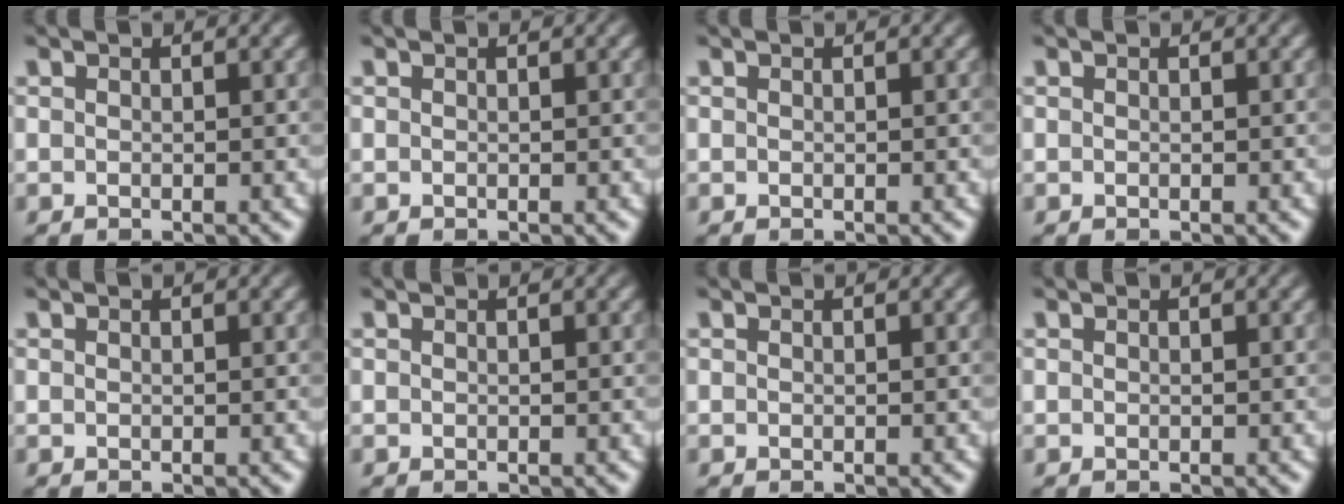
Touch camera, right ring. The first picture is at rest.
{"total": 0.0}
{"total": 0.0}
{"total": 0.0}
{"total": 0.0}
{"total": 0.0}
{"total": 0.0}
{"total": 0.0}